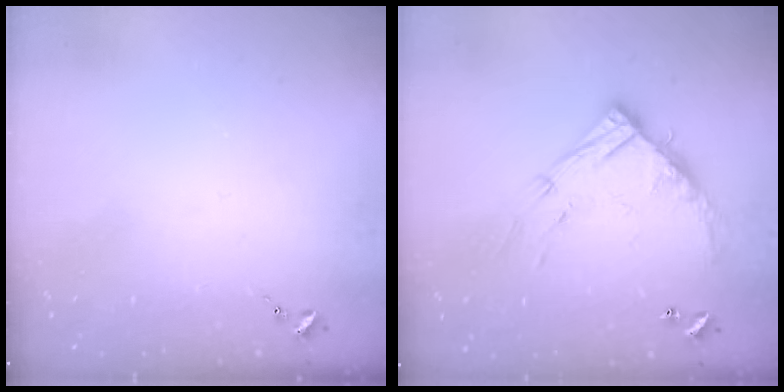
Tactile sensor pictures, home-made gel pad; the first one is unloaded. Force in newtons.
{"total": 13.8, "press": 13.8, "slide": 1.0}